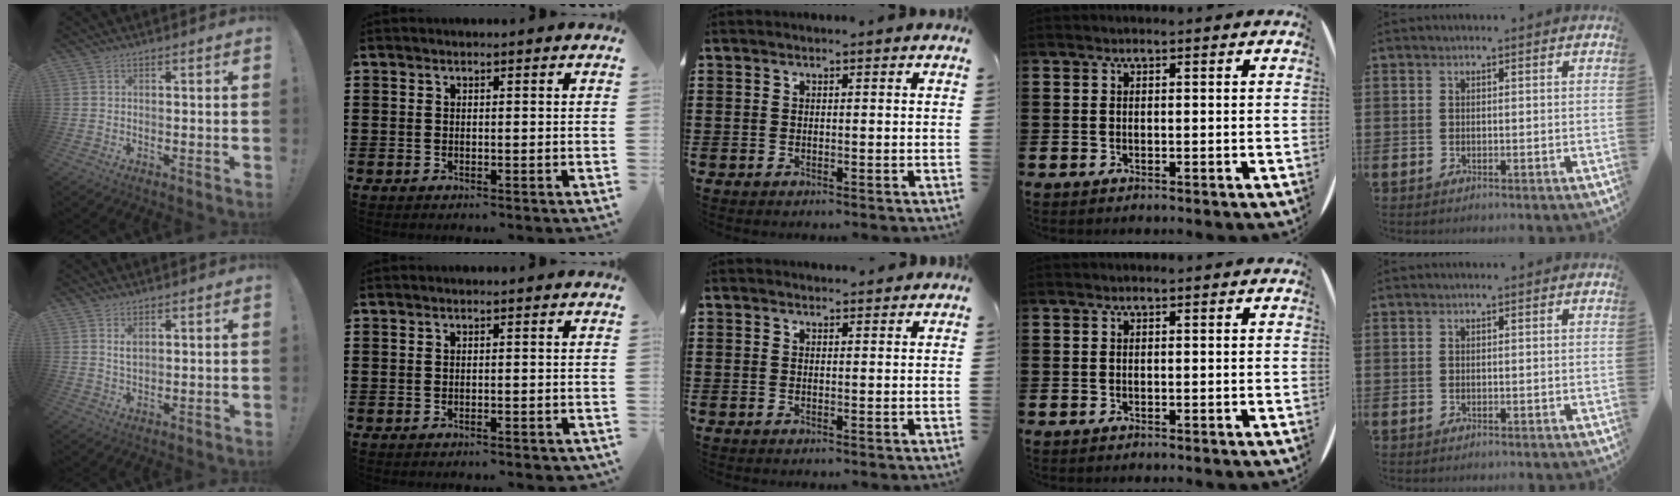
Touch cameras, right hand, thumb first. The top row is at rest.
{"thumb": {"total": 2.7, "force": [1.2, 1.5, 1.9], "torque": [-0.028, -0.003, 0.019]}, "index": {"total": 0.8, "force": [-0.7, -0.1, 0.3], "torque": [-0.009, -0.004, -0.014]}, "middle": {"total": 1.1, "force": [1.1, 0.2, 0.0], "torque": [0.004, -0.001, 0.020]}}